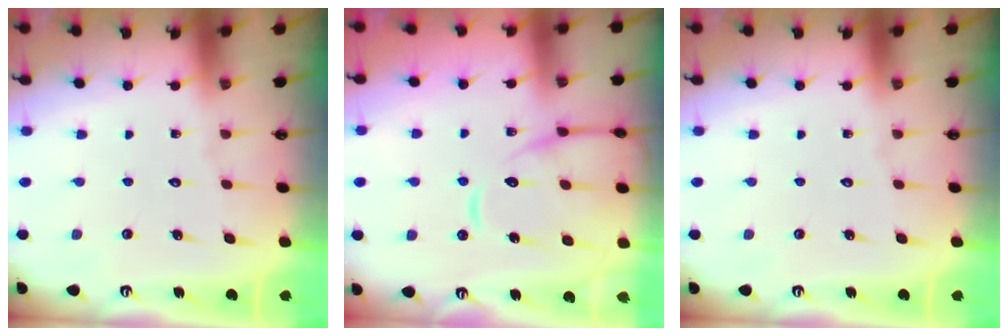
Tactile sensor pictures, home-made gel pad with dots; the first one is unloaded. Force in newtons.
{"total": 12.3, "press": 12.2, "slide": 1.3}
{"total": 0.0}